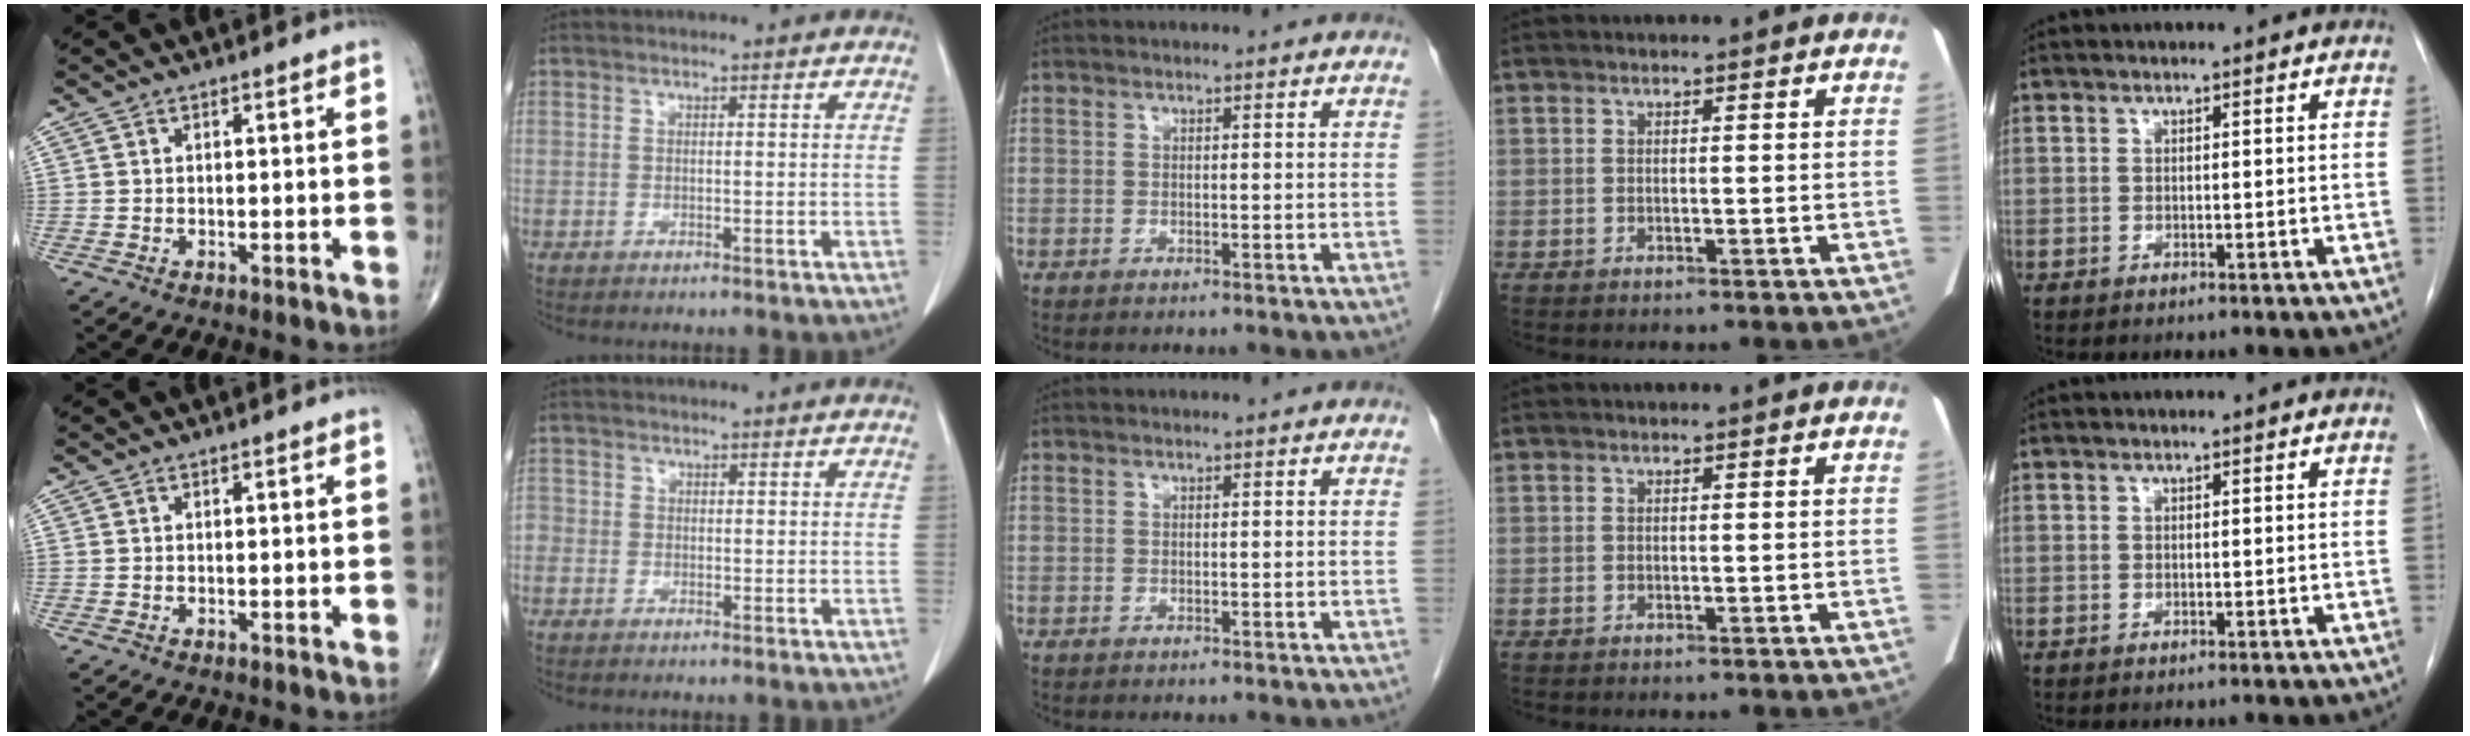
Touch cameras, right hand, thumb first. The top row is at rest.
{"index": {"total": 1.8, "force": [-0.6, 1.6, 0.4], "torque": [-0.005, 0.004, -0.017]}}